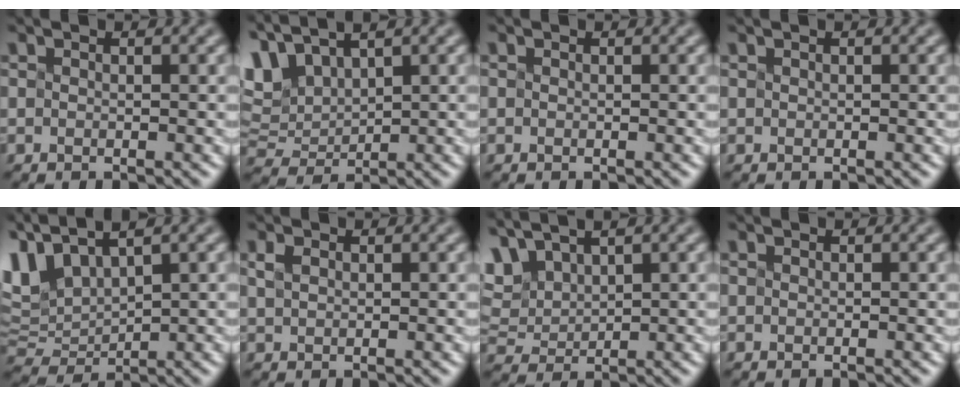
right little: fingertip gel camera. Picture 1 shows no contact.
{"total": 4.5, "force": [3.5, 1.6, 2.2], "torque": [-0.079, 0.016, 0.091]}
{"total": 0.7, "force": [-0.4, -0.4, -0.5], "torque": [0.000, -0.004, 0.004]}
{"total": 0.6, "force": [0.4, 0.3, 0.3], "torque": [-0.002, 0.006, 0.006]}
{"total": 5.4, "force": [3.4, 2.6, 3.4], "torque": [-0.104, 0.015, 0.090]}
{"total": 0.6, "force": [-0.2, -0.3, -0.4], "torque": [-0.005, 0.001, 0.023]}
{"total": 3.8, "force": [3.2, 1.3, 1.6], "torque": [-0.065, 0.015, 0.087]}
{"total": 1.2, "force": [-0.7, -0.6, -0.8], "torque": [0.001, -0.001, 0.004]}